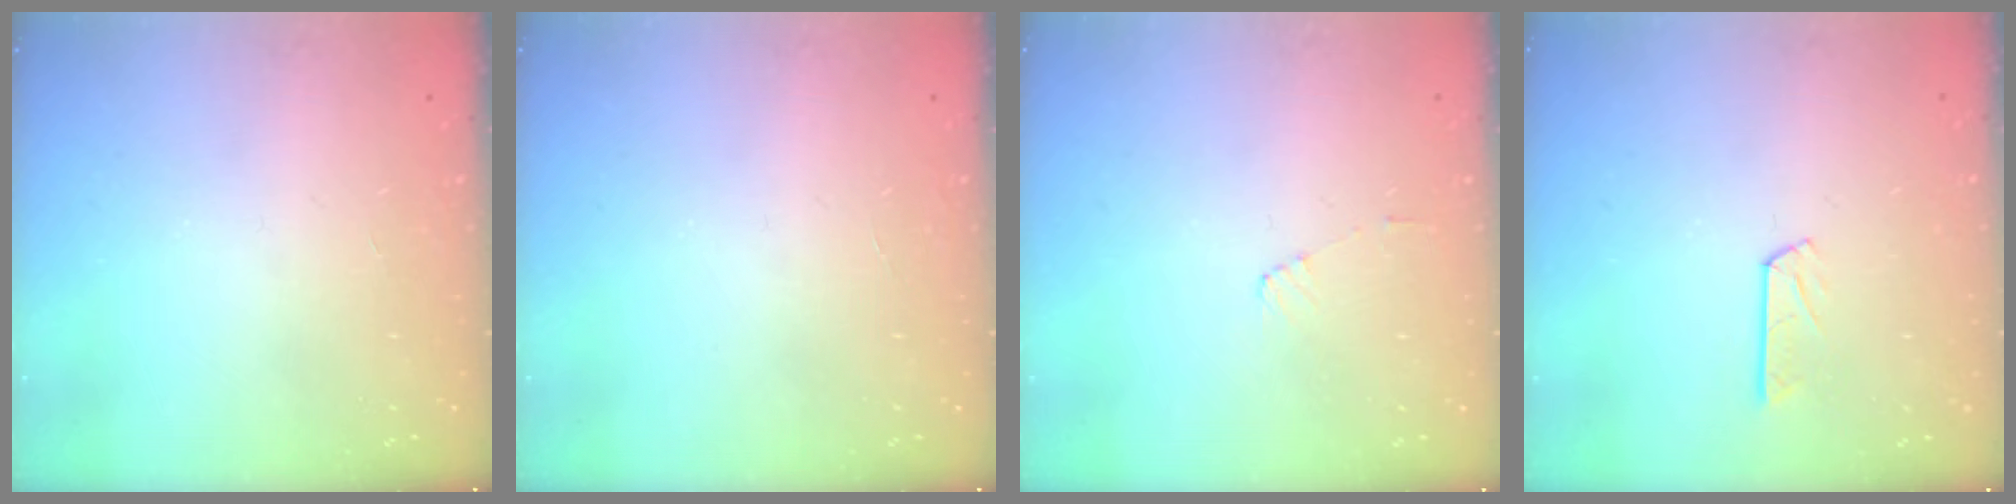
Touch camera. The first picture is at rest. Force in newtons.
{"total": 0.0}
{"total": 3.9, "press": 3.9, "slide": 0.3}
{"total": 4.6, "press": 4.6, "slide": 0.3}